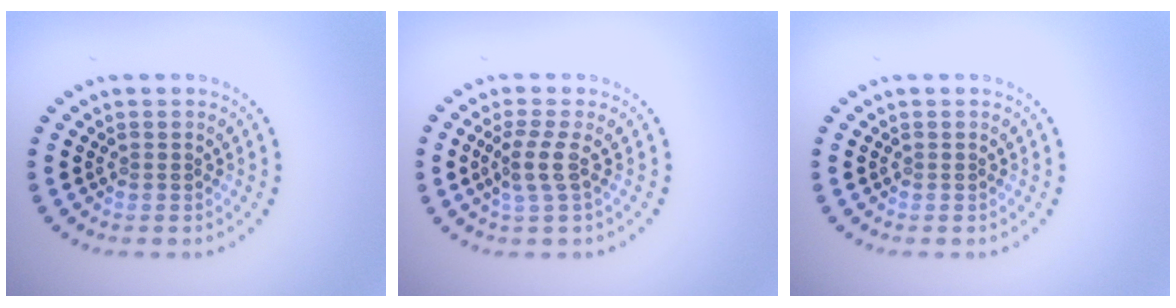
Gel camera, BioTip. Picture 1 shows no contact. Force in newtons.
{"total": 2.1, "press": 1.6, "slide": 1.4}
{"total": 0.0}